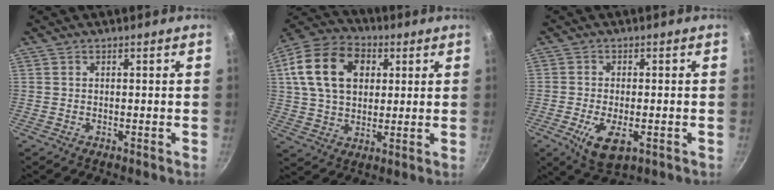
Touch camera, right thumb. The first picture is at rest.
{"total": 17.2, "force": [4.7, 12.2, 11.1], "torque": [-0.181, 0.010, 0.071]}
{"total": 7.7, "force": [-2.6, 3.5, 6.4], "torque": [-0.116, -0.008, -0.041]}